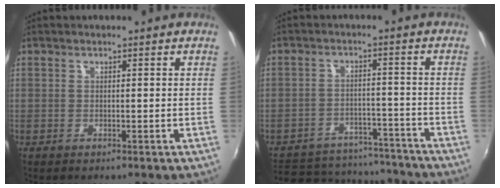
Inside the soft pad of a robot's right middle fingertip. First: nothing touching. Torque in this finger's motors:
{"motor_torque": [-0.13, -0.80, -0.75, -0.21]}